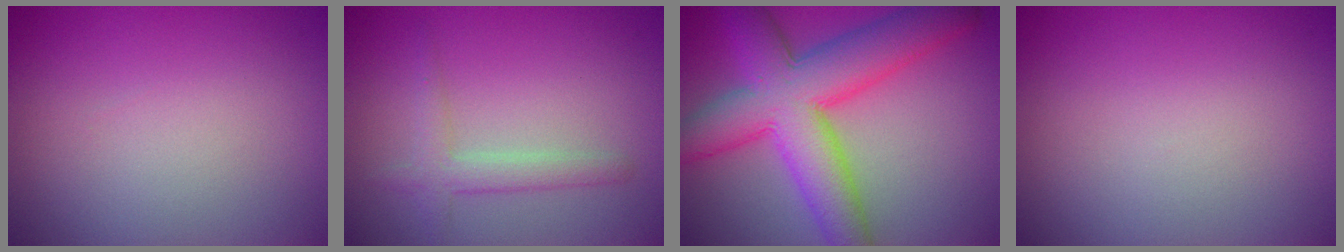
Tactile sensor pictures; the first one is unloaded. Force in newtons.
{"total": 2.1, "press": 2.1, "slide": 0.1}
{"total": 10.2, "press": 10.2, "slide": 0.2}
{"total": 0.0}